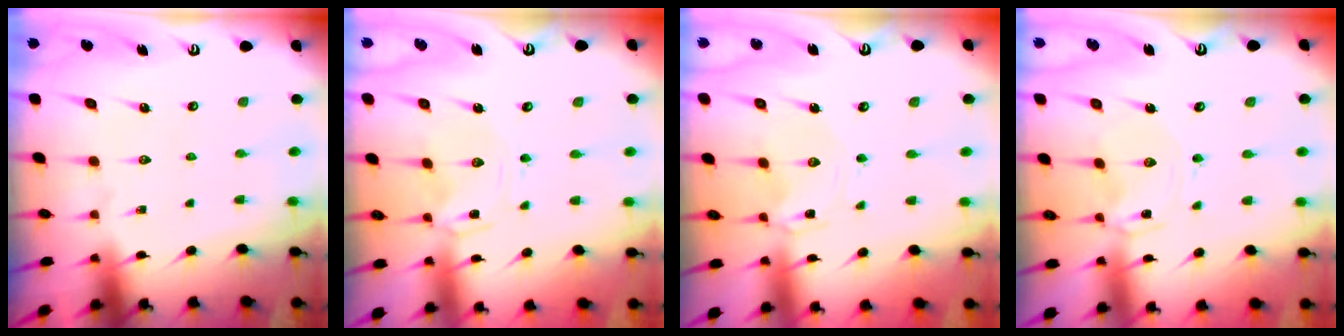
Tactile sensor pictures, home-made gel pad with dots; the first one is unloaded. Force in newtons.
{"total": 0.0}
{"total": 0.5, "press": 0.5, "slide": 0.1}
{"total": 0.6, "press": 0.6, "slide": 0.2}